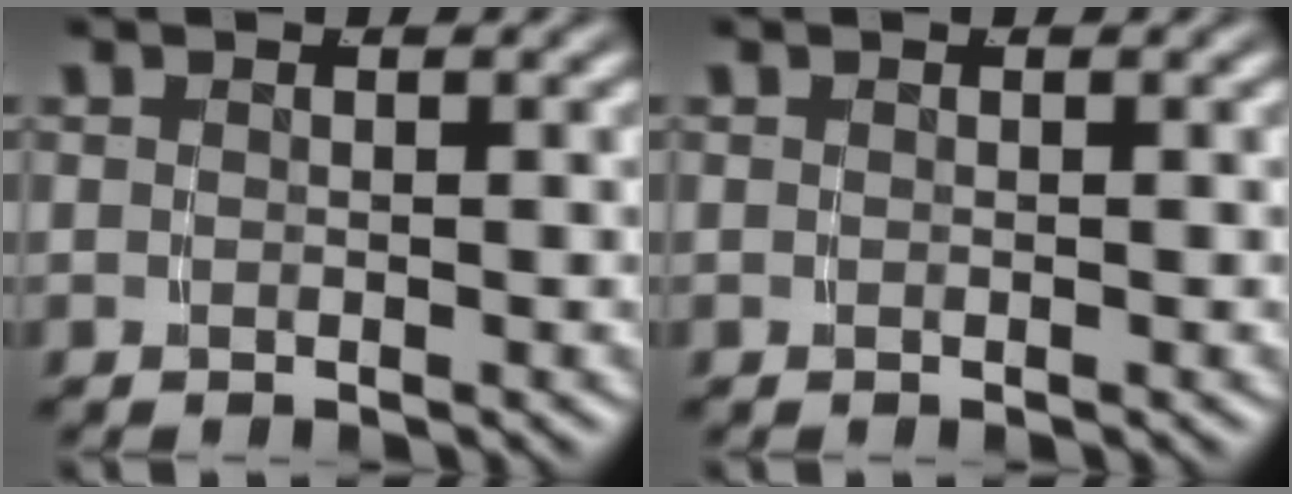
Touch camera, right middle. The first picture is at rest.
{"total": 0.0}